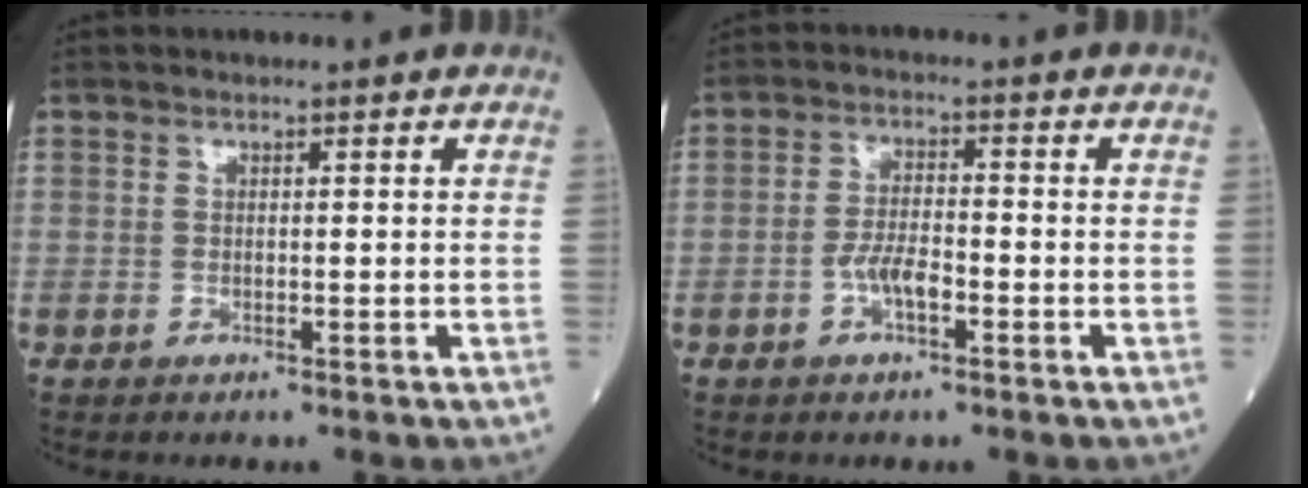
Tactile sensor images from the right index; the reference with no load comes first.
{"total": 3.9, "force": [-1.6, 1.2, 3.4], "torque": [-0.064, 0.008, -0.032]}